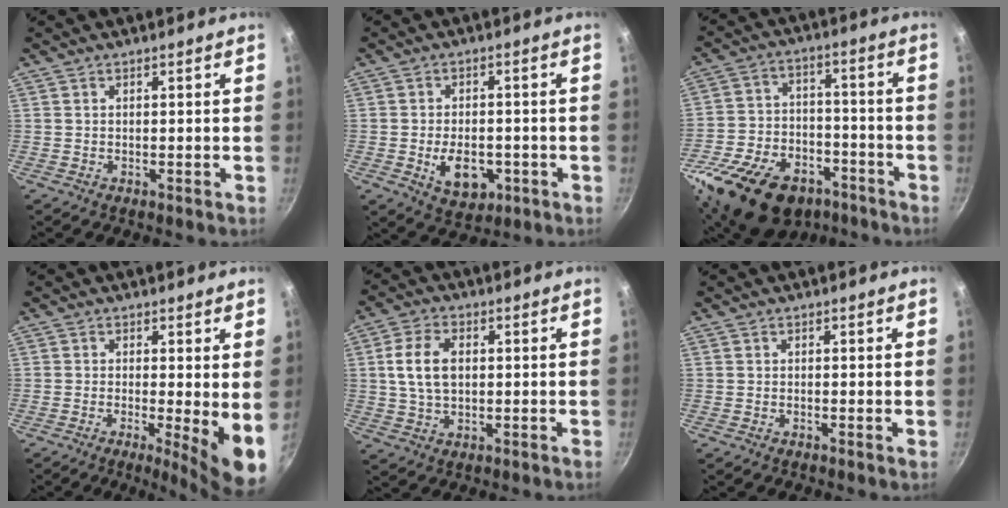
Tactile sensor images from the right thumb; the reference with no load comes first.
{"total": 8.3, "force": [-2.3, 5.4, 5.9], "torque": [-0.071, 0.002, -0.026]}
{"total": 23.9, "force": [-14.4, 14.5, 12.4], "torque": [-0.204, 0.061, -0.229]}
{"total": 7.8, "force": [-0.9, 1.2, 7.7], "torque": [-0.103, -0.017, -0.011]}
{"total": 8.3, "force": [1.1, 5.3, 6.3], "torque": [-0.114, 0.010, 0.017]}
{"total": 0.0}